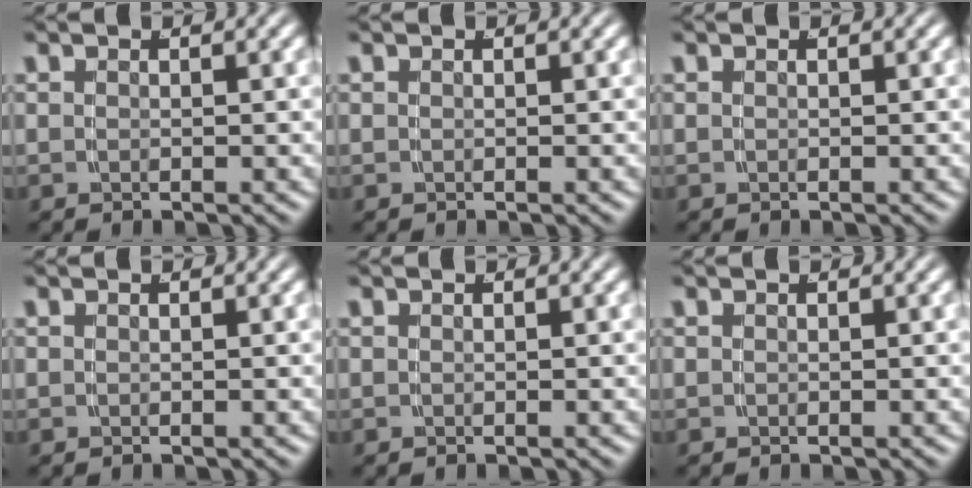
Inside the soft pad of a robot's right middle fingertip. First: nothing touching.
{"total": 0.0}
{"total": 0.0}
{"total": 0.0}
{"total": 0.0}
{"total": 0.0}